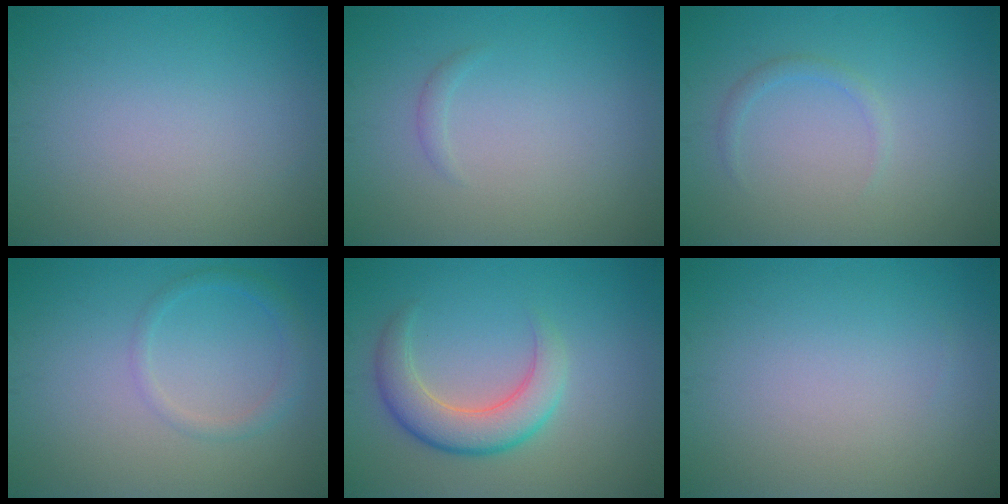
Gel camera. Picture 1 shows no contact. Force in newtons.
{"total": 0.6, "press": 0.6, "slide": 0.1}
{"total": 1.0, "press": 1.0, "slide": 0.0}
{"total": 1.7, "press": 1.7, "slide": 0.1}
{"total": 4.7, "press": 4.7, "slide": 0.4}
{"total": 0.0}